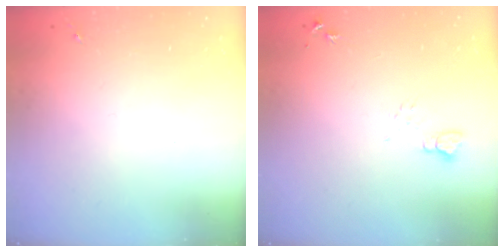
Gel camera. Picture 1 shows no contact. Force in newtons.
{"total": 5.9, "press": 5.8, "slide": 0.6}